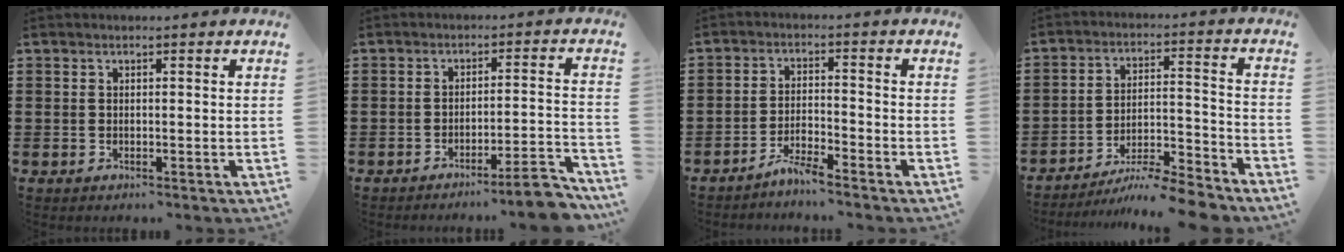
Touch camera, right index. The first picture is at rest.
{"total": 6.2, "force": [-5.1, 0.0, 3.6], "torque": [-0.055, -0.007, -0.094]}
{"total": 3.3, "force": [-3.1, 0.1, 1.2], "torque": [-0.030, 0.005, -0.064]}
{"total": 7.8, "force": [-7.4, 0.3, 2.7], "torque": [-0.040, 0.011, -0.142]}